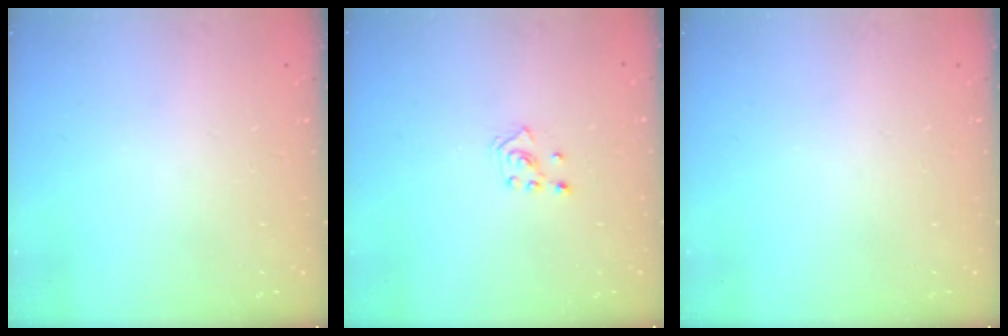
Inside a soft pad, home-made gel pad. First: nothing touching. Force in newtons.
{"total": 2.8, "press": 2.7, "slide": 0.7}
{"total": 0.0}